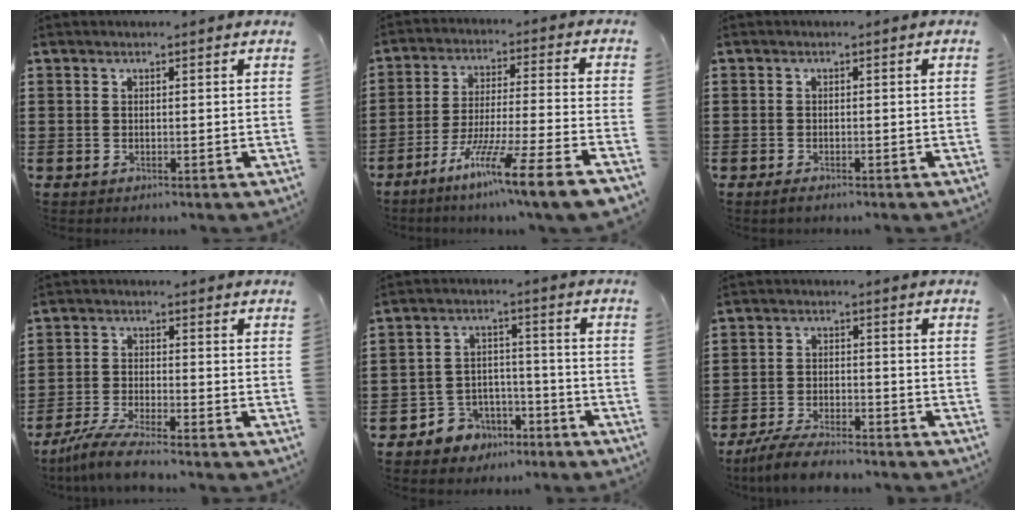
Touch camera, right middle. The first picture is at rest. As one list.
[{"total": 11.1, "force": [-8.3, -0.8, 7.4], "torque": [-0.135, 0.002, -0.162]}, {"total": 0.8, "force": [-0.6, 0.4, 0.4], "torque": [-0.009, -0.004, -0.011]}, {"total": 5.2, "force": [-4.6, -0.1, 2.6], "torque": [-0.064, -0.019, -0.089]}, {"total": 5.0, "force": [-4.3, 2.6, 0.3], "torque": [-0.016, 0.015, -0.086]}, {"total": 5.7, "force": [-5.3, 0.8, 1.9], "torque": [-0.044, -0.001, -0.105]}]